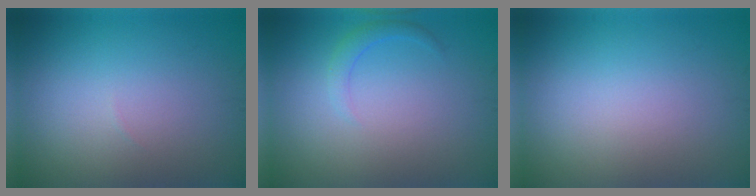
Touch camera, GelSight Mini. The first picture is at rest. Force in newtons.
{"total": 1.3, "press": 1.3, "slide": 0.1}
{"total": 0.0}